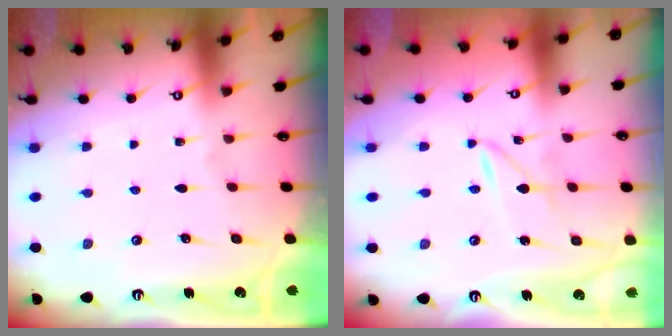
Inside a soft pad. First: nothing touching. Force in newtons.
{"total": 1.9, "press": 1.9, "slide": 0.1}